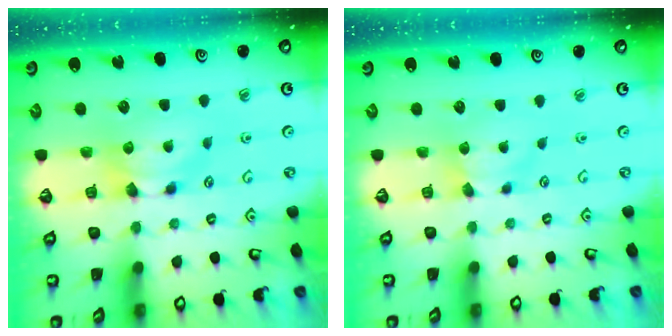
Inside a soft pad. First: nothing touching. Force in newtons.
{"total": 1.8, "press": 1.7, "slide": 0.5}